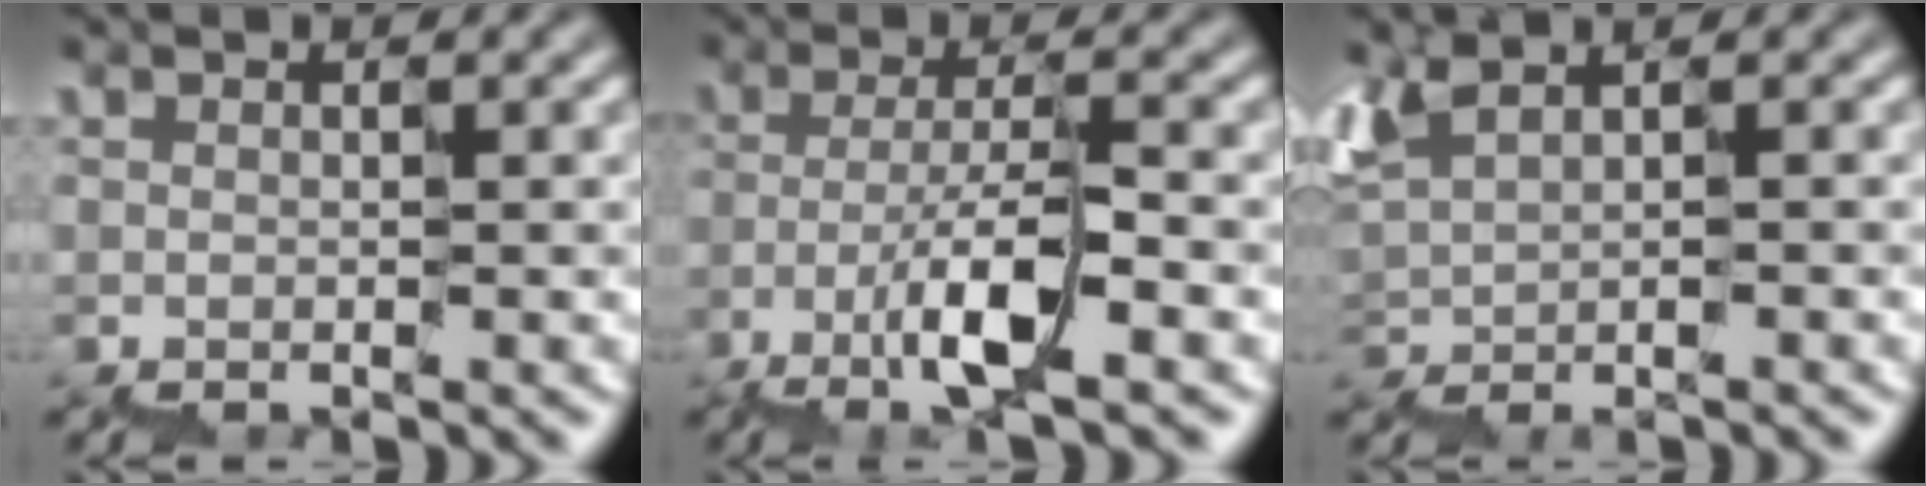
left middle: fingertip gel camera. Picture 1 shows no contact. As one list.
[{"total": 4.7, "force": [-2.1, 0.7, 4.1], "torque": [-0.071, 0.011, -0.042]}, {"total": 2.3, "force": [0.5, 1.1, 2.0], "torque": [-0.054, 0.003, 0.010]}]